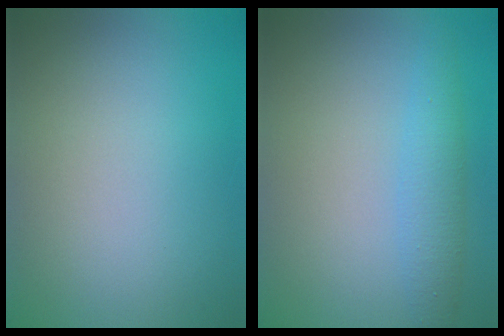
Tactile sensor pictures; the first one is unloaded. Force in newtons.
{"total": 2.8, "press": 2.8, "slide": 0.0}